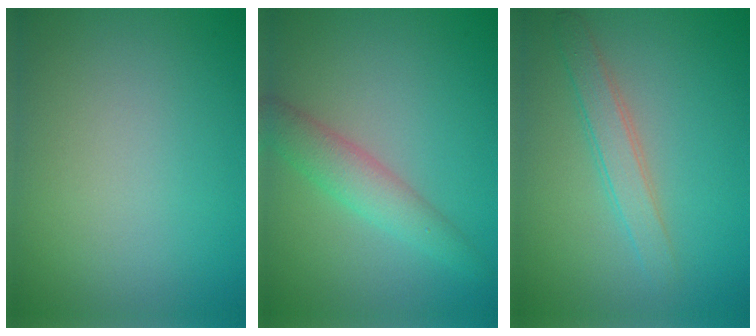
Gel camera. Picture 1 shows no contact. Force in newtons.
{"total": 3.2, "press": 3.2, "slide": 0.1}
{"total": 2.4, "press": 2.4, "slide": 0.2}